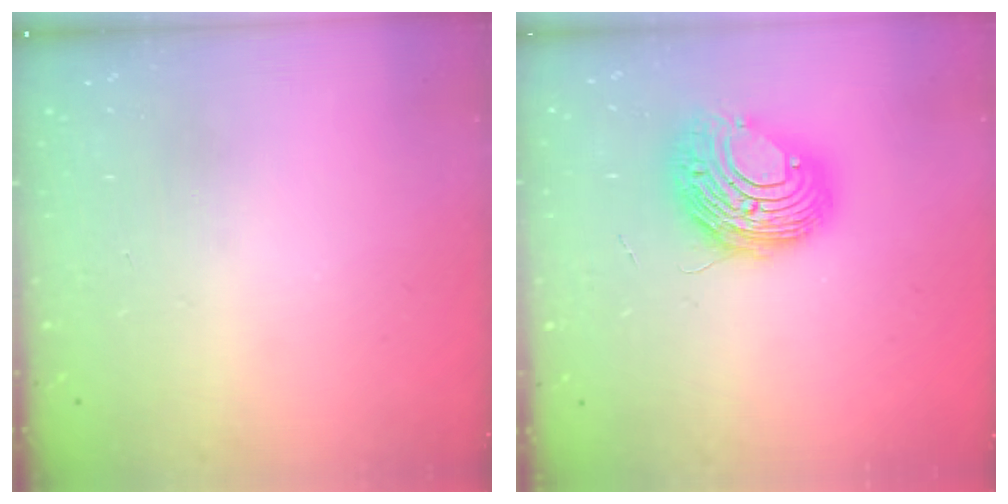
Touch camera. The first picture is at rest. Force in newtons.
{"total": 10.5, "press": 10.5, "slide": 1.3}